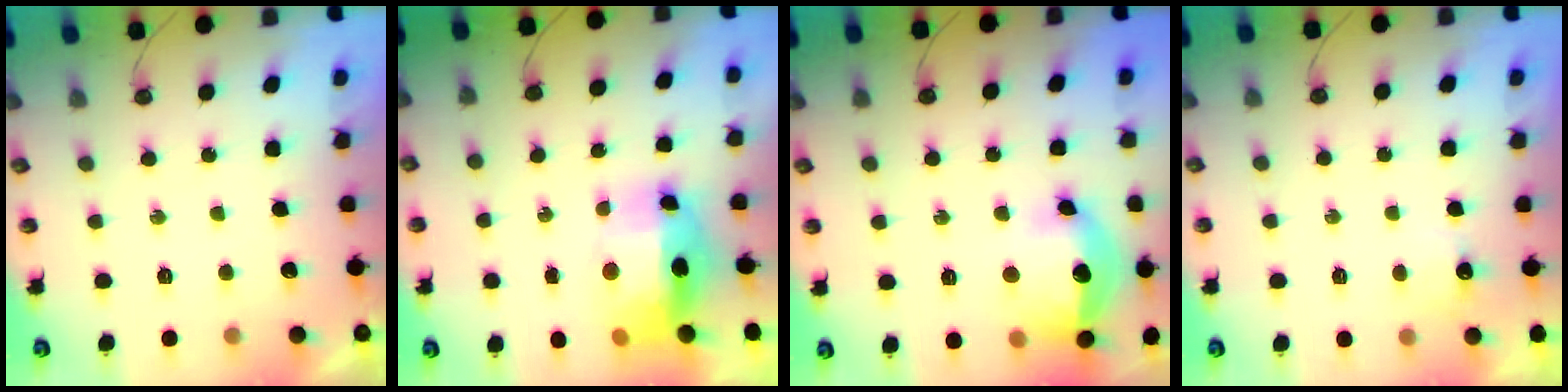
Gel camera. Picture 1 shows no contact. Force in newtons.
{"total": 13.4, "press": 13.3, "slide": 1.6}
{"total": 16.0, "press": 15.9, "slide": 1.7}
{"total": 2.7, "press": 2.6, "slide": 0.4}